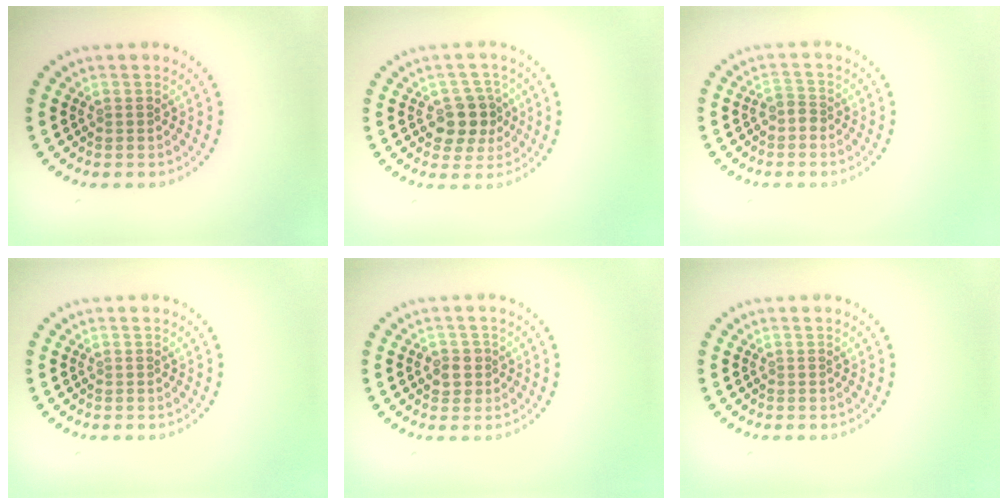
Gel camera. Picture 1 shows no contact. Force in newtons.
{"total": 3.6, "press": 3.4, "slide": 1.3}
{"total": 1.2, "press": 0.9, "slide": 0.7}
{"total": 0.0}
{"total": 1.8, "press": 1.8, "slide": 0.5}
{"total": 0.0}